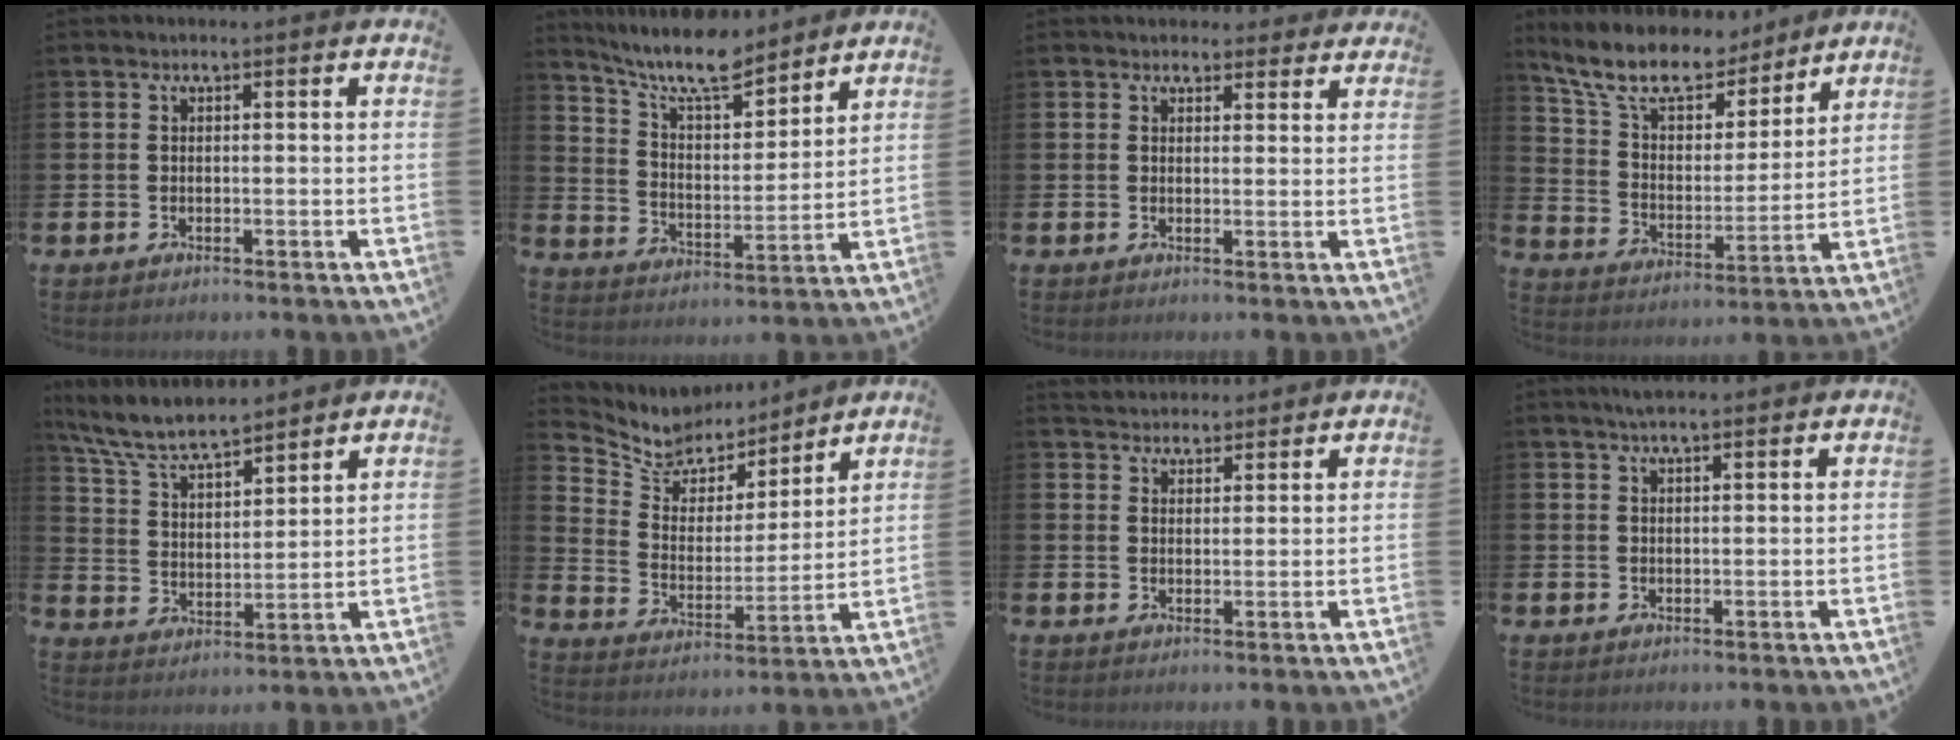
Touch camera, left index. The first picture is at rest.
{"total": 9.7, "force": [8.8, 1.9, 3.6], "torque": [-0.091, -0.054, 0.156]}
{"total": 3.0, "force": [2.7, 1.2, -0.2], "torque": [0.016, -0.012, 0.048]}
{"total": 11.8, "force": [10.0, 4.3, 4.4], "torque": [-0.122, -0.063, 0.177]}
{"total": 7.7, "force": [7.1, 1.5, 2.5], "torque": [-0.082, -0.042, 0.126]}
{"total": 8.5, "force": [7.8, 3.4, 0.3], "torque": [-0.054, -0.062, 0.140]}
{"total": 3.5, "force": [3.3, 1.0, -0.3], "torque": [-0.003, -0.014, 0.061]}
{"total": 2.8, "force": [2.6, 0.4, 1.1], "torque": [-0.024, -0.002, 0.046]}